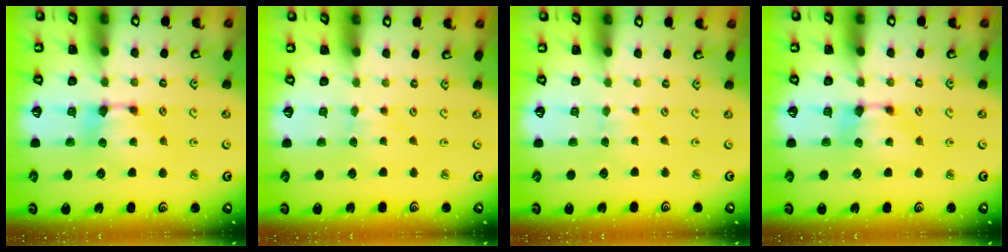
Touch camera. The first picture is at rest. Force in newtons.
{"total": 2.2, "press": 2.2, "slide": 0.5}
{"total": 2.9, "press": 2.8, "slide": 0.4}
{"total": 0.0}